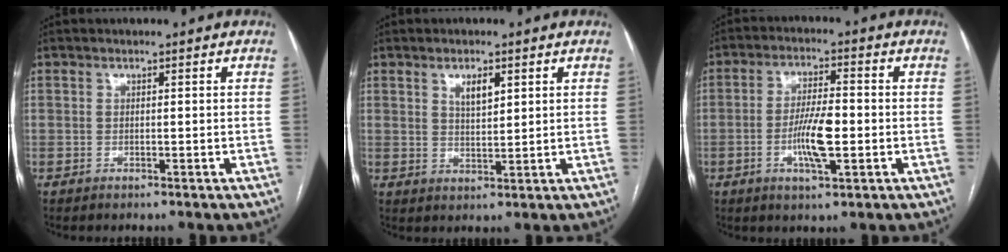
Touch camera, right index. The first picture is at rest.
{"total": 3.6, "force": [1.7, 1.4, 2.9], "torque": [-0.051, 0.000, 0.032]}
{"total": 7.9, "force": [-2.0, 1.8, 7.4], "torque": [-0.142, 0.002, -0.034]}